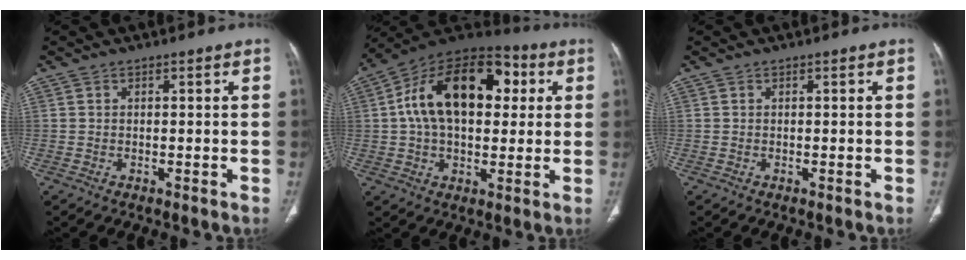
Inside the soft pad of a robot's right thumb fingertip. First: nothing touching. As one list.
[{"total": 22.3, "force": [4.3, 13.4, 17.3], "torque": [-0.264, 0.026, 0.059]}, {"total": 0.0}]